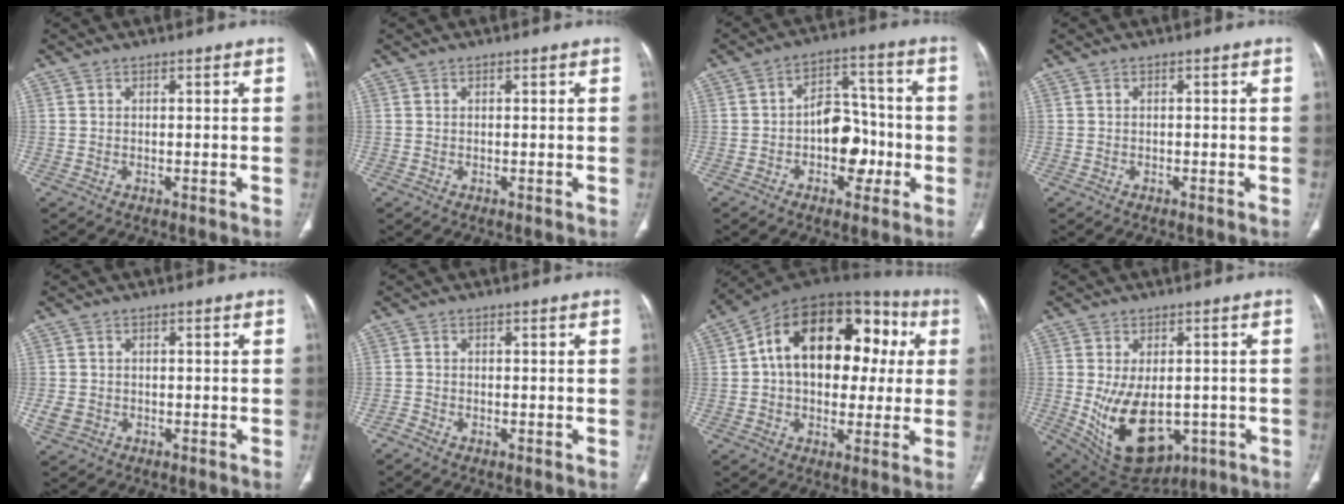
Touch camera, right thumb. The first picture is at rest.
{"total": 0.0}
{"total": 10.2, "force": [-2.6, 6.9, 7.1], "torque": [-0.065, 0.041, -0.042]}
{"total": 0.0}
{"total": 2.8, "force": [-0.8, 2.4, 1.2], "torque": [-0.025, 0.004, -0.009]}
{"total": 1.1, "force": [-0.9, 0.5, 0.4], "torque": [-0.011, 0.004, -0.020]}
{"total": 23.5, "force": [3.6, 14.7, 18.0], "torque": [-0.243, 0.046, 0.048]}
{"total": 15.8, "force": [-3.3, 9.7, 12.0], "torque": [-0.193, -0.008, -0.018]}